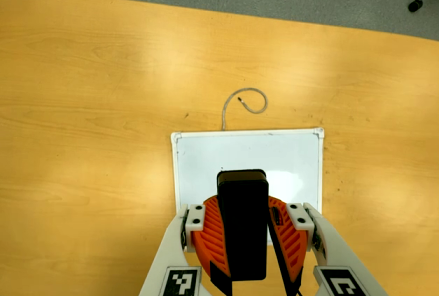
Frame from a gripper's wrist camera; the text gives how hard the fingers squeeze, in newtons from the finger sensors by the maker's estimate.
{"total": 11.2, "left": 10.4, "right": 12.1}